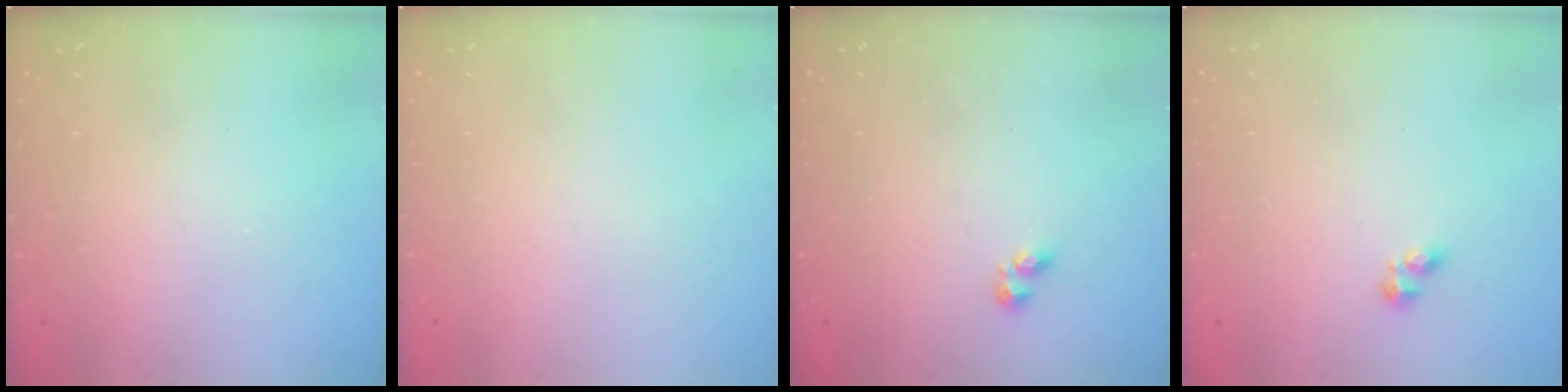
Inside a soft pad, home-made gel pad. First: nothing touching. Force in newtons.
{"total": 0.0}
{"total": 2.4, "press": 2.3, "slide": 0.4}
{"total": 2.7, "press": 2.7, "slide": 0.4}